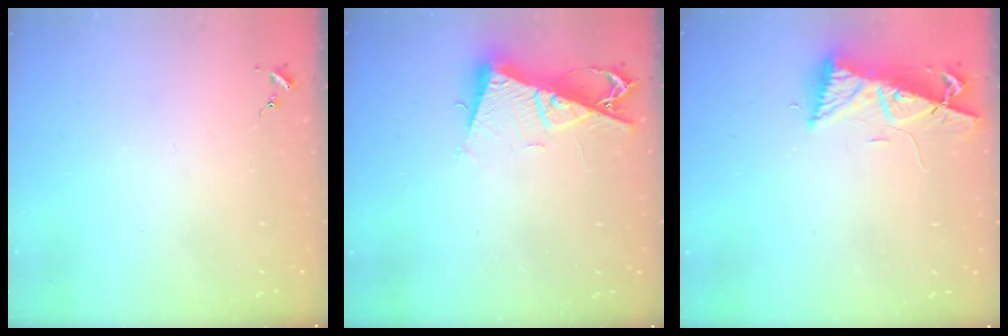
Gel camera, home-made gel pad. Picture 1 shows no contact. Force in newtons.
{"total": 10.3, "press": 10.3, "slide": 0.8}
{"total": 8.5, "press": 8.4, "slide": 0.9}